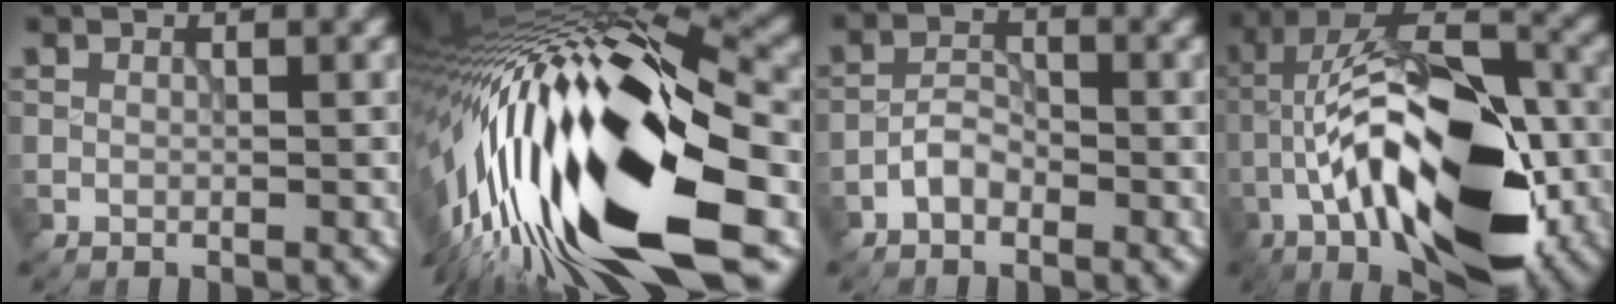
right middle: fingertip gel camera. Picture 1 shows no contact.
{"total": 19.6, "force": [-4.8, 6.7, 17.8], "torque": [-0.316, -0.016, -0.091]}
{"total": 2.1, "force": [-1.4, 1.1, 1.2], "torque": [-0.017, 0.008, -0.031]}
{"total": 14.5, "force": [-4.1, 6.2, 12.4], "torque": [-0.199, 0.027, -0.076]}